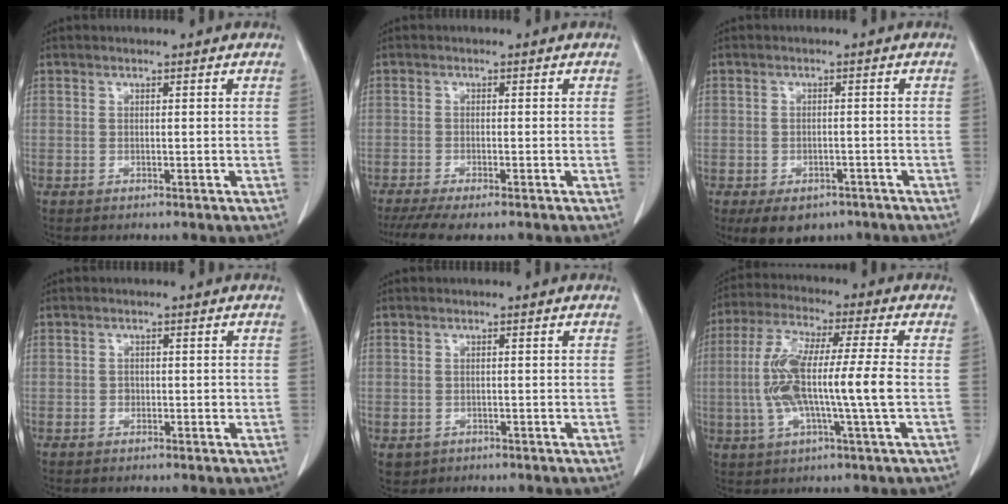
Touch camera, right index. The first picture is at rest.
{"total": 6.9, "force": [-5.5, 1.0, 4.1], "torque": [-0.061, -0.014, -0.087]}
{"total": 6.8, "force": [-4.6, 4.3, 2.6], "torque": [-0.030, 0.001, -0.058]}
{"total": 1.1, "force": [-0.2, 0.8, 0.6], "torque": [-0.007, 0.003, -0.003]}
{"total": 1.9, "force": [-0.7, 1.7, 0.3], "torque": [-0.008, 0.001, 0.000]}
{"total": 12.9, "force": [-1.3, 0.8, 12.9], "torque": [-0.264, 0.008, -0.028]}